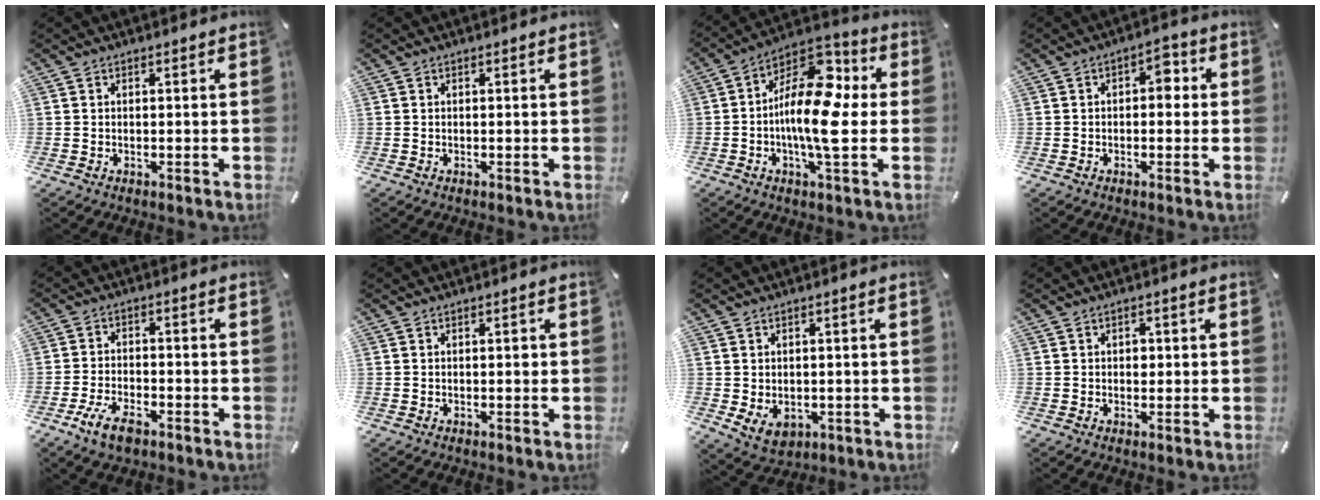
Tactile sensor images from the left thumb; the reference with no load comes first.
{"total": 0.0}
{"total": 16.8, "force": [-0.6, 7.6, 15.0], "torque": [-0.255, -0.014, -0.009]}
{"total": 3.9, "force": [-0.2, 2.7, 2.9], "torque": [-0.027, 0.003, -0.015]}
{"total": 7.1, "force": [-4.1, 3.5, 4.6], "torque": [-0.100, 0.013, -0.078]}
{"total": 0.7, "force": [0.0, 0.5, 0.5], "torque": [-0.009, 0.002, -0.001]}
{"total": 4.9, "force": [-0.5, 4.2, 2.5], "torque": [-0.047, 0.005, -0.007]}
{"total": 1.8, "force": [0.1, 1.4, 1.1], "torque": [-0.006, 0.000, -0.005]}